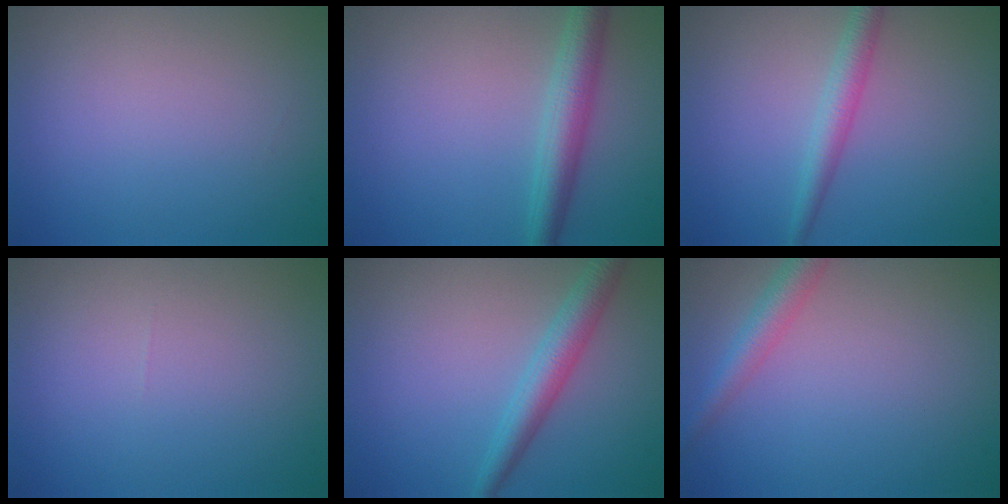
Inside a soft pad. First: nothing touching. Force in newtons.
{"total": 3.9, "press": 3.9, "slide": 0.1}
{"total": 2.5, "press": 2.5, "slide": 0.0}
{"total": 0.0}
{"total": 3.3, "press": 3.3, "slide": 0.1}
{"total": 2.7, "press": 2.7, "slide": 0.1}